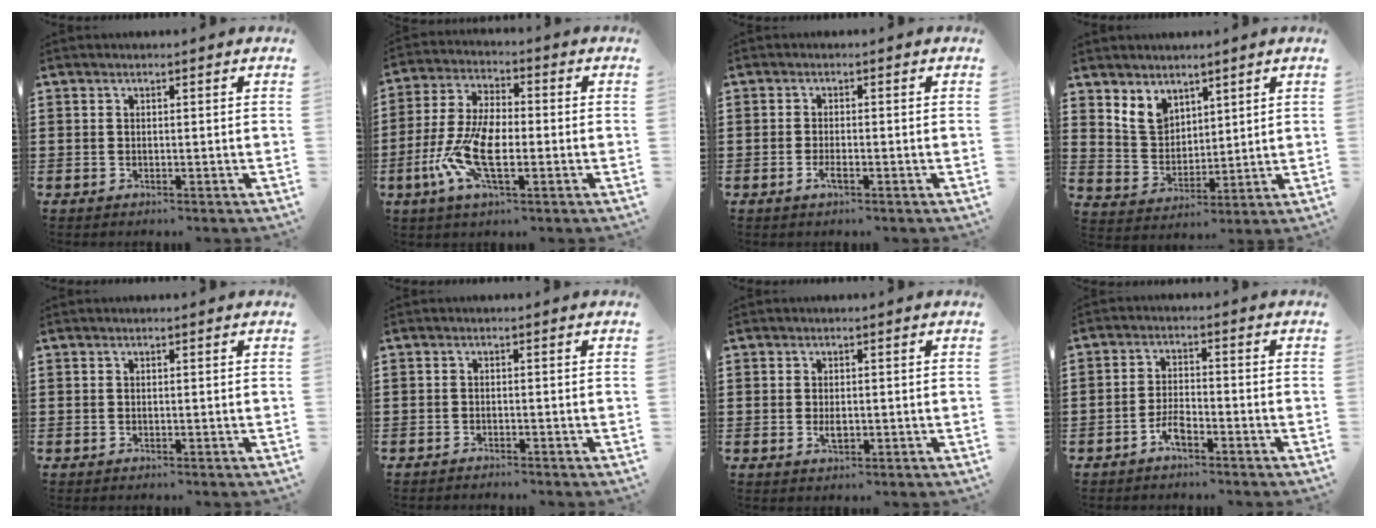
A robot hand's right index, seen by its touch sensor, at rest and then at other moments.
{"total": 10.1, "force": [-3.0, 4.1, 8.7], "torque": [-0.214, -0.016, -0.064]}
{"total": 1.9, "force": [-0.9, 0.4, 1.6], "torque": [-0.035, -0.006, -0.018]}
{"total": 5.3, "force": [3.8, 3.6, 1.0], "torque": [-0.043, 0.003, 0.072]}
{"total": 0.0}
{"total": 0.7, "force": [-0.7, 0.1, -0.1], "torque": [-0.001, 0.004, -0.016]}
{"total": 1.7, "force": [-0.2, 0.8, 1.5], "torque": [-0.029, 0.000, -0.003]}
{"total": 3.5, "force": [-2.4, 1.3, 2.2], "torque": [-0.055, 0.003, -0.051]}